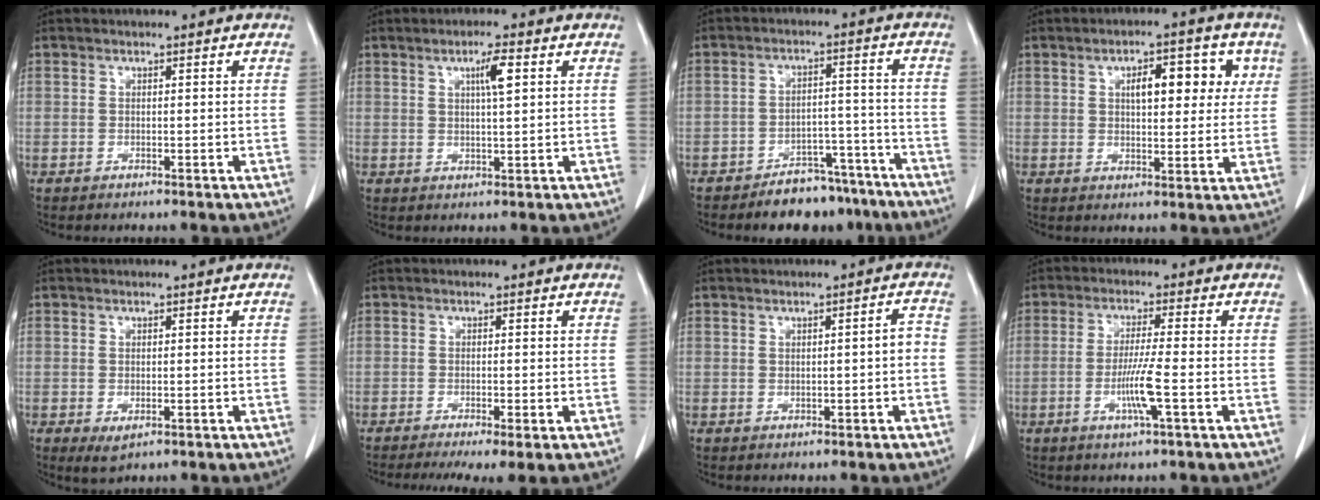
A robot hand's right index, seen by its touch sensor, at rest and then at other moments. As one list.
[{"total": 3.8, "force": [1.4, 0.3, 3.5], "torque": [-0.061, 0.001, 0.022]}, {"total": 8.9, "force": [-7.5, 4.1, 2.8], "torque": [-0.018, 0.025, -0.112]}, {"total": 8.3, "force": [2.8, 3.5, 7.0], "torque": [-0.093, 0.018, 0.038]}, {"total": 2.4, "force": [-1.0, 1.1, 1.9], "torque": [-0.033, -0.004, -0.006]}, {"total": 5.7, "force": [-3.8, 0.7, 4.2], "torque": [-0.070, -0.015, -0.064]}, {"total": 1.6, "force": [-0.3, 0.3, 1.6], "torque": [-0.022, 0.002, -0.004]}, {"total": 5.6, "force": [-1.8, -0.7, 5.3], "torque": [-0.098, -0.010, -0.035]}]